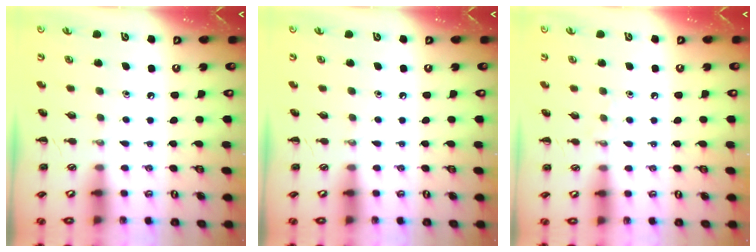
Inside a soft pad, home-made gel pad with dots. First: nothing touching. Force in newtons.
{"total": 0.0}
{"total": 3.7, "press": 3.5, "slide": 1.1}